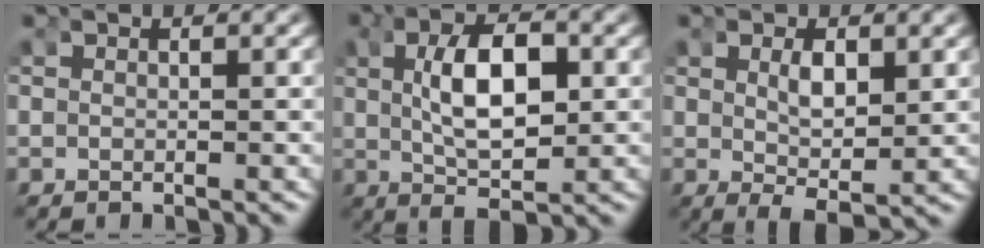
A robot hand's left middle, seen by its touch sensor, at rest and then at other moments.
{"total": 6.3, "force": [0.1, 1.9, 6.0], "torque": [-0.099, -0.011, 0.012]}
{"total": 3.7, "force": [-0.5, 1.2, 3.5], "torque": [-0.066, -0.036, 0.010]}